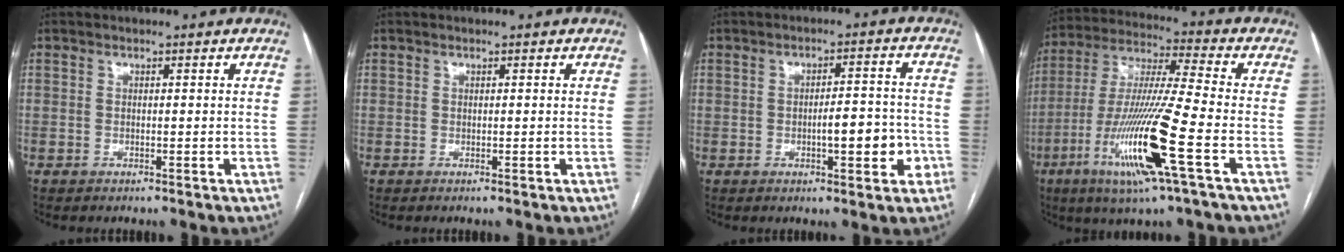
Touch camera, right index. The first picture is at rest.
{"total": 0.0}
{"total": 6.5, "force": [-1.8, 1.8, 6.0], "torque": [-0.085, 0.013, -0.021]}
{"total": 17.7, "force": [-6.8, -0.3, 16.4], "torque": [-0.343, -0.025, -0.131]}